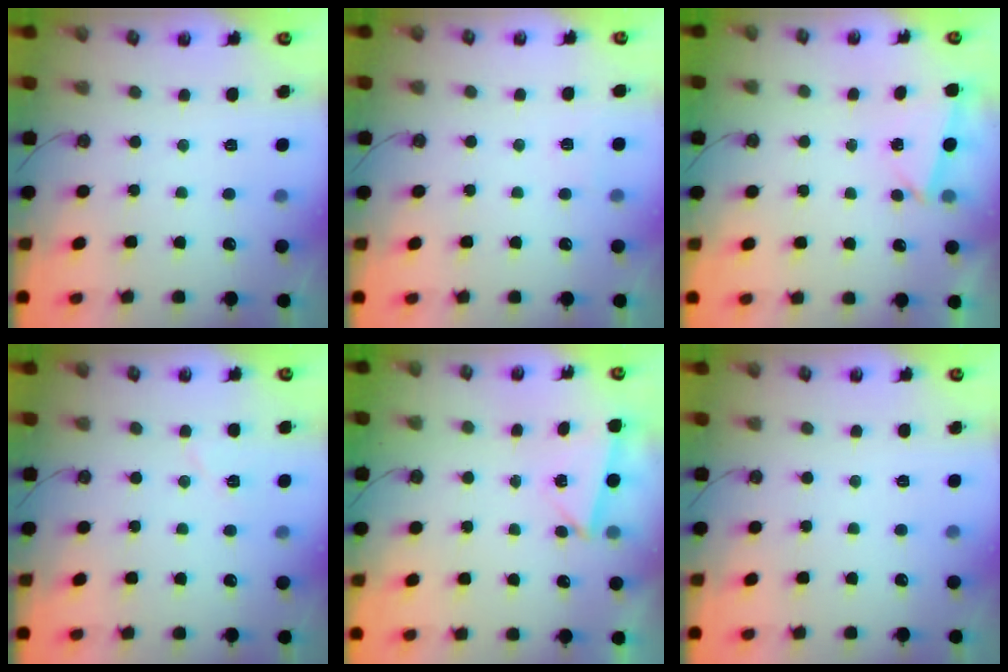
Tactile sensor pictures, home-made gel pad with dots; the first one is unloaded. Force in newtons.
{"total": 2.9, "press": 2.9, "slide": 0.7}
{"total": 1.6, "press": 0.9, "slide": 1.2}
{"total": 5.6, "press": 5.0, "slide": 2.5}
{"total": 2.0, "press": 1.9, "slide": 0.7}
{"total": 0.0}